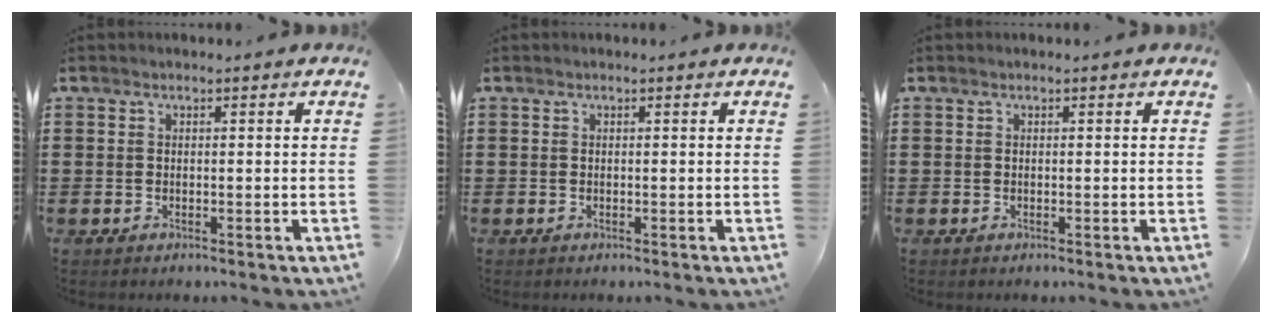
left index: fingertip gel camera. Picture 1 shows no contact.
{"total": 0.0}
{"total": 0.0}